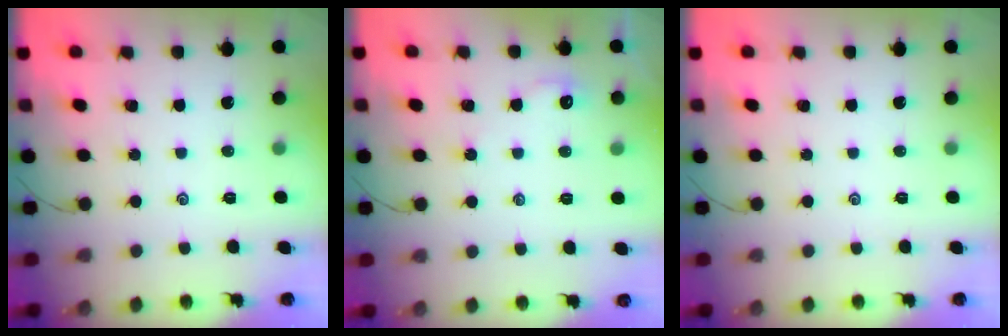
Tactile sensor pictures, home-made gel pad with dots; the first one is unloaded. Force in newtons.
{"total": 1.8, "press": 1.8, "slide": 0.3}
{"total": 0.0}